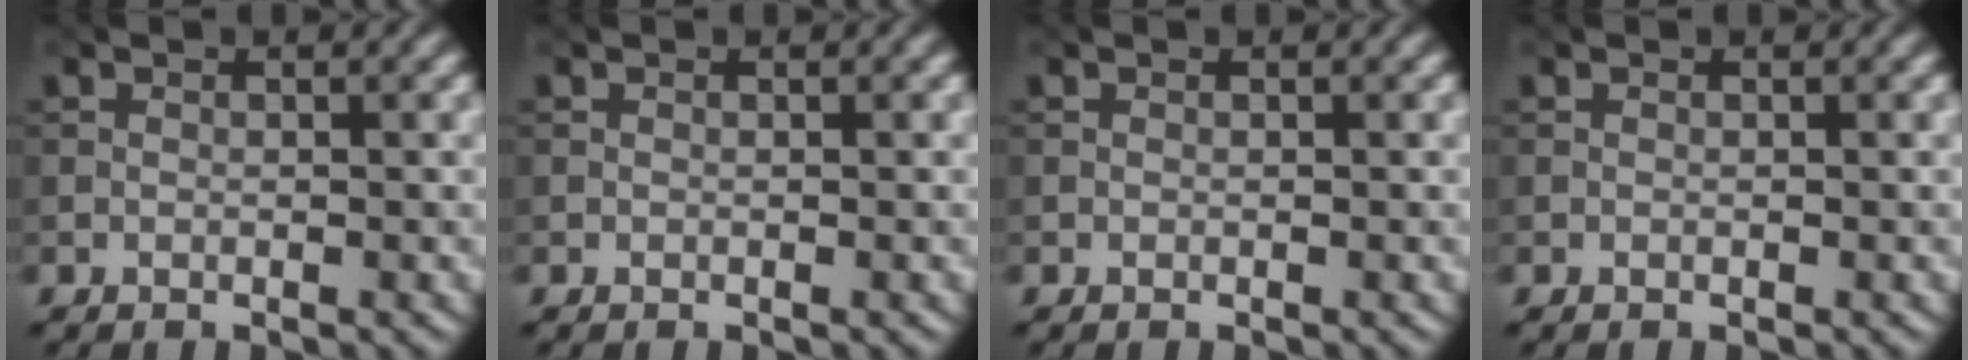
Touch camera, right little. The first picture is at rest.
{"total": 0.0}
{"total": 0.0}
{"total": 0.0}